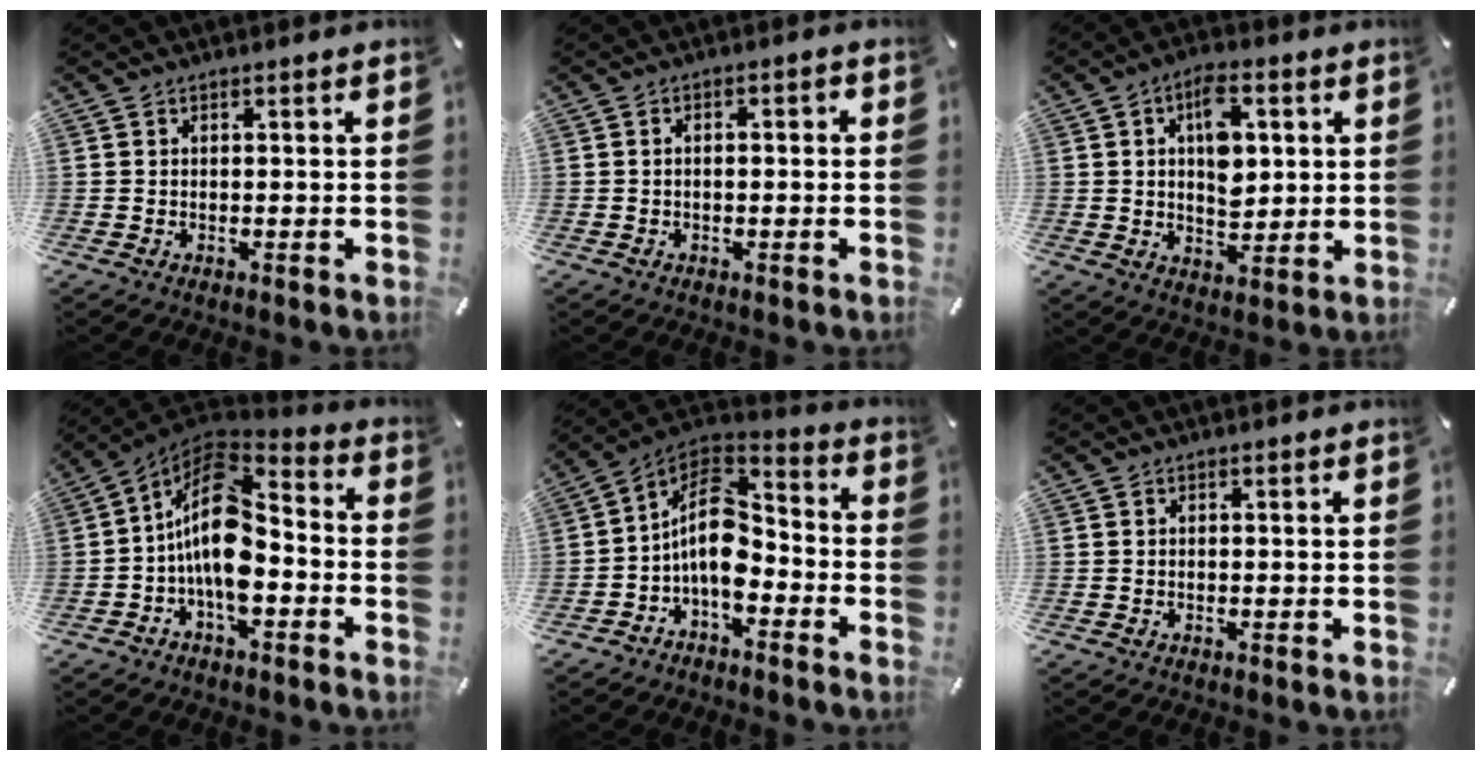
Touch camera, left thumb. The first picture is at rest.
{"total": 1.9, "force": [-0.8, 0.9, 1.5], "torque": [-0.026, 0.008, -0.016]}
{"total": 10.3, "force": [2.6, 6.6, 7.4], "torque": [-0.109, -0.001, 0.040]}
{"total": 15.4, "force": [-2.6, 8.9, 12.3], "torque": [-0.245, 0.001, -0.046]}
{"total": 13.1, "force": [-3.4, 8.5, 9.3], "torque": [-0.188, 0.012, -0.062]}
{"total": 0.0}